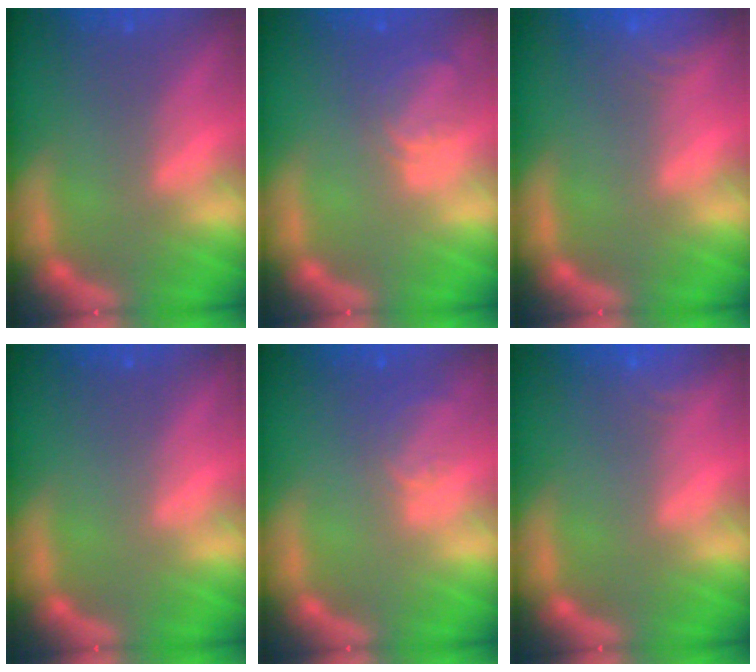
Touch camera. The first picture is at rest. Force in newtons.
{"total": 3.4}
{"total": 3.5}
{"total": 0.0}
{"total": 2.5}
{"total": 2.4}